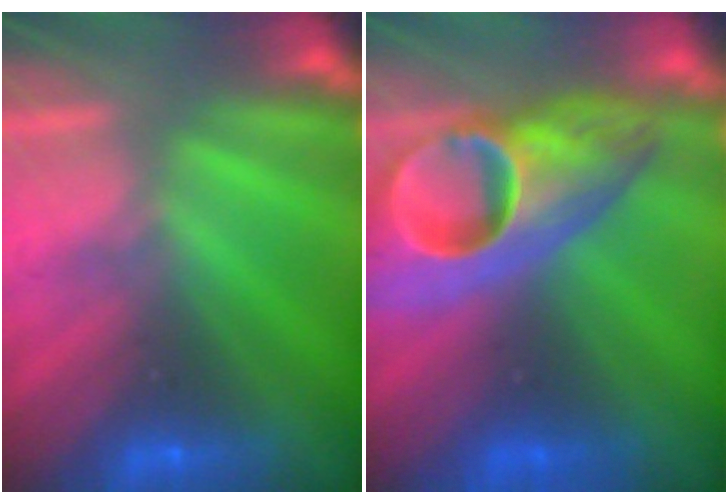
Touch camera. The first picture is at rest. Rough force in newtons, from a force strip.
{"total": 9.0}